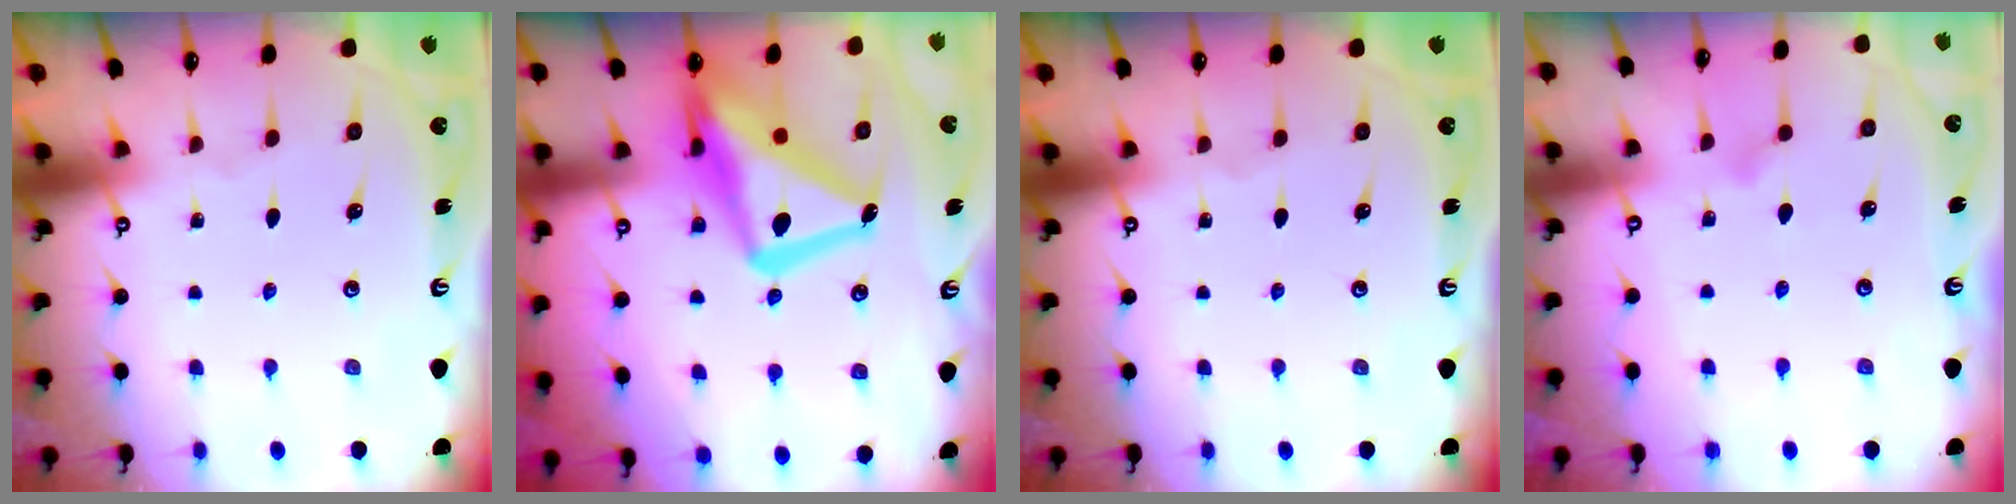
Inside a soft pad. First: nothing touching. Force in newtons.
{"total": 19.8, "press": 19.7, "slide": 1.7}
{"total": 0.0}
{"total": 8.5, "press": 8.4, "slide": 0.5}